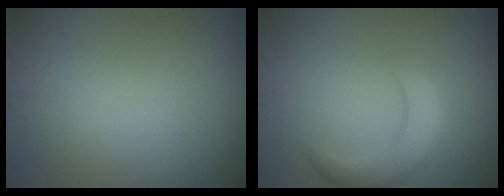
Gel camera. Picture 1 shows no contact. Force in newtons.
{"total": 4.1, "press": 4.1, "slide": 0.3}